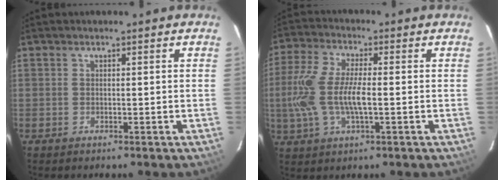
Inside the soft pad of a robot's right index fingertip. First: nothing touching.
{"total": 11.6, "force": [-1.2, 3.9, 10.9], "torque": [-0.237, 0.001, -0.025]}